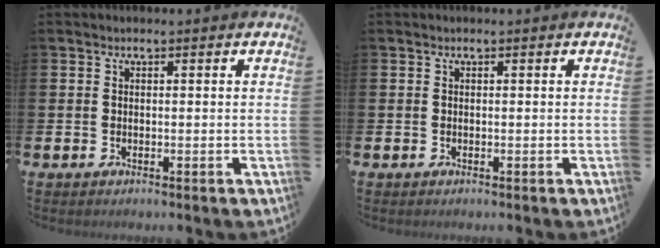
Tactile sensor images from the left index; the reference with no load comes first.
{"total": 0.0}